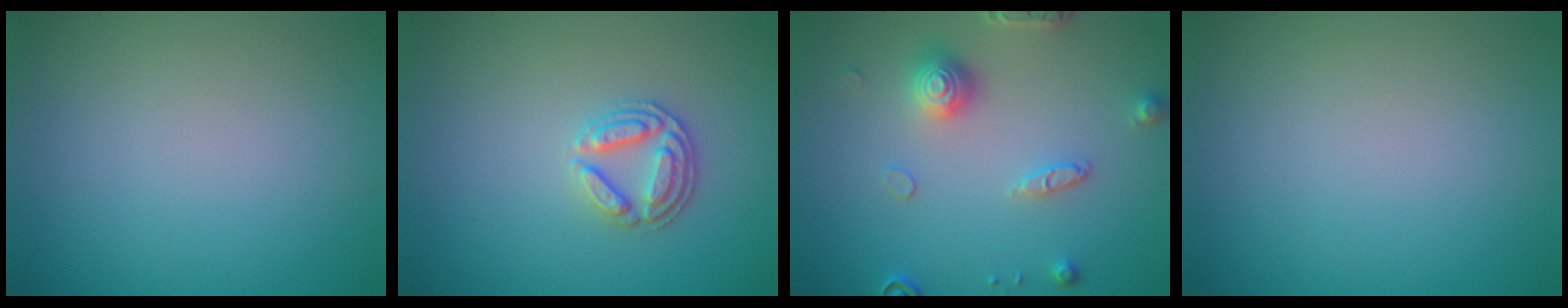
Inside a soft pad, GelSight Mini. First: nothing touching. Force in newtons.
{"total": 2.7, "press": 2.6, "slide": 0.9}
{"total": 3.3, "press": 3.1, "slide": 1.1}
{"total": 0.0}